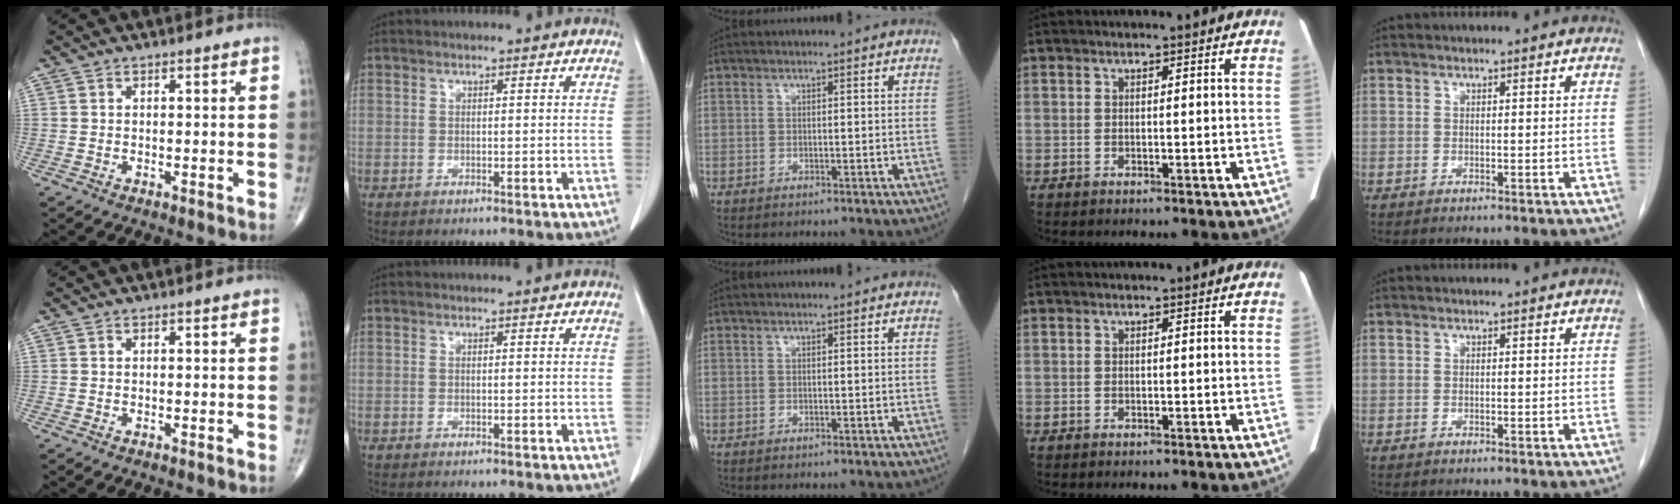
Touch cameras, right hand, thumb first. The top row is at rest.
{}